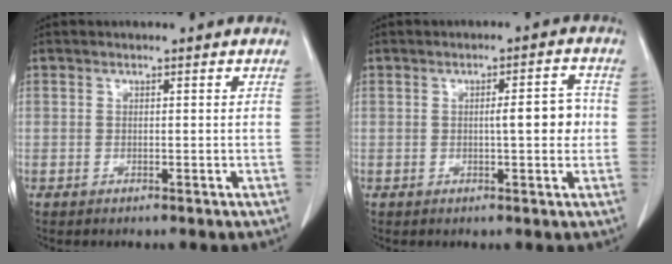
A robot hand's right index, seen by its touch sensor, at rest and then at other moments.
{"total": 4.6, "force": [0.0, 0.9, 4.5], "torque": [-0.065, 0.006, 0.000]}